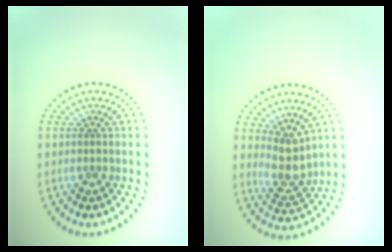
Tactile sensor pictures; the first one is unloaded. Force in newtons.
{"total": 3.0, "press": 2.4, "slide": 1.7}